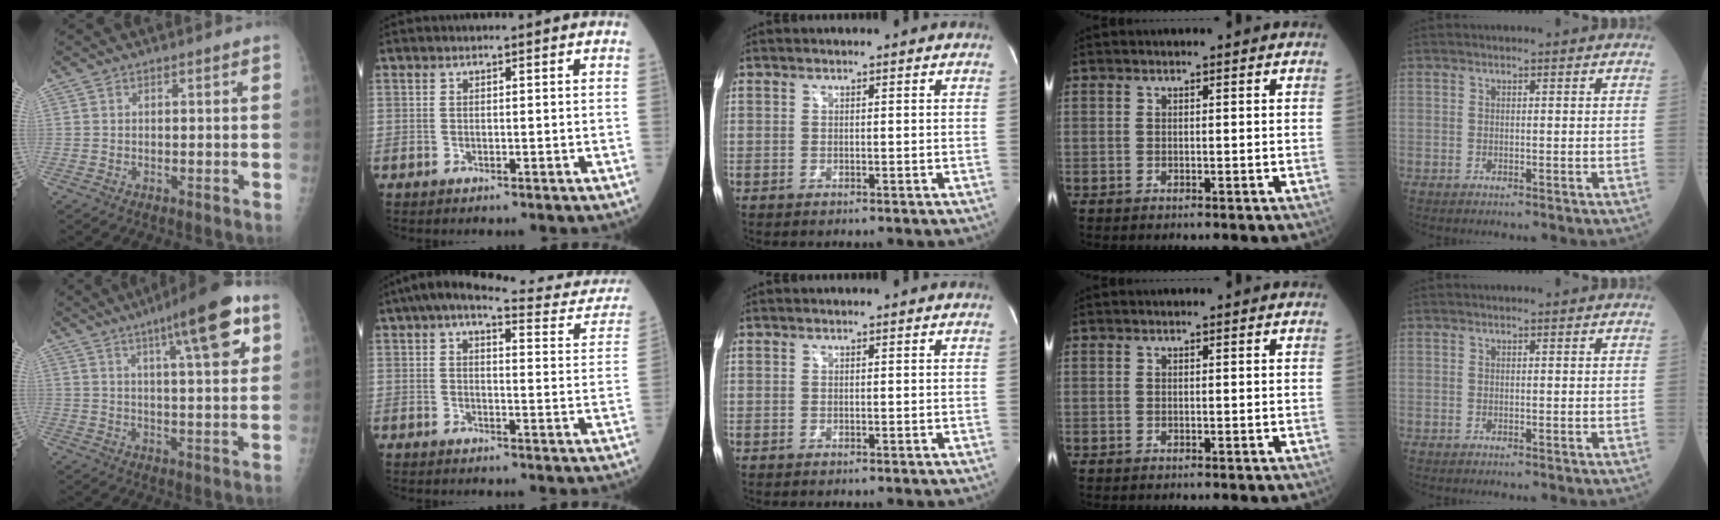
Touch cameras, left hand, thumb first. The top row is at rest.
{"thumb": {"total": 14.4, "force": [6.8, 2.7, 12.3], "torque": [-0.169, -0.018, 0.096]}, "index": {"total": 18.3, "force": [16.0, 4.0, 7.8], "torque": [-0.091, 0.002, 0.179]}}